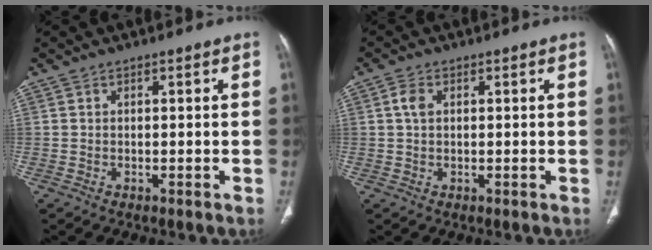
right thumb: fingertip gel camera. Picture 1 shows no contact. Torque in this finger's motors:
{"motor_torque": [-0.23, 0.27, -0.16, -0.01, 0.00]}